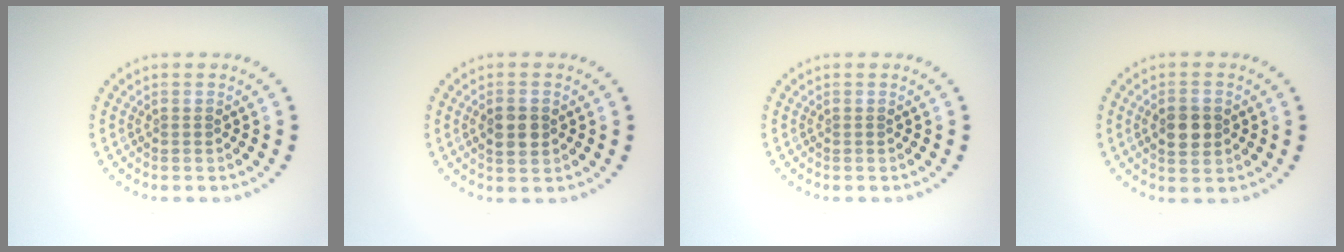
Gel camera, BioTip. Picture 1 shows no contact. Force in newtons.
{"total": 2.3, "press": 2.3, "slide": 0.1}
{"total": 0.0}
{"total": 3.3, "press": 3.3, "slide": 0.1}